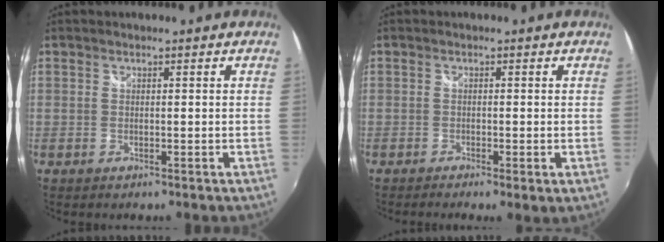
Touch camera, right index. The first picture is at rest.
{"total": 1.8, "force": [-0.7, 0.3, 1.6], "torque": [-0.030, -0.007, -0.013]}